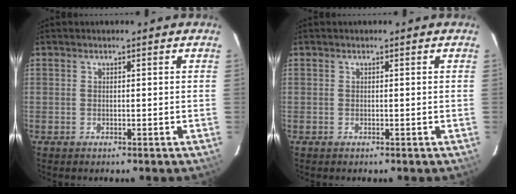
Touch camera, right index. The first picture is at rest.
{"total": 0.0}